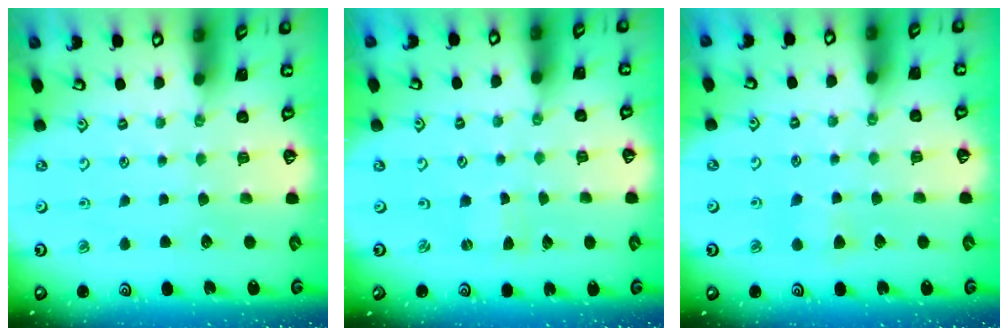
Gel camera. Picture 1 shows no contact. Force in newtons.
{"total": 0.0}
{"total": 3.9, "press": 3.9, "slide": 0.5}